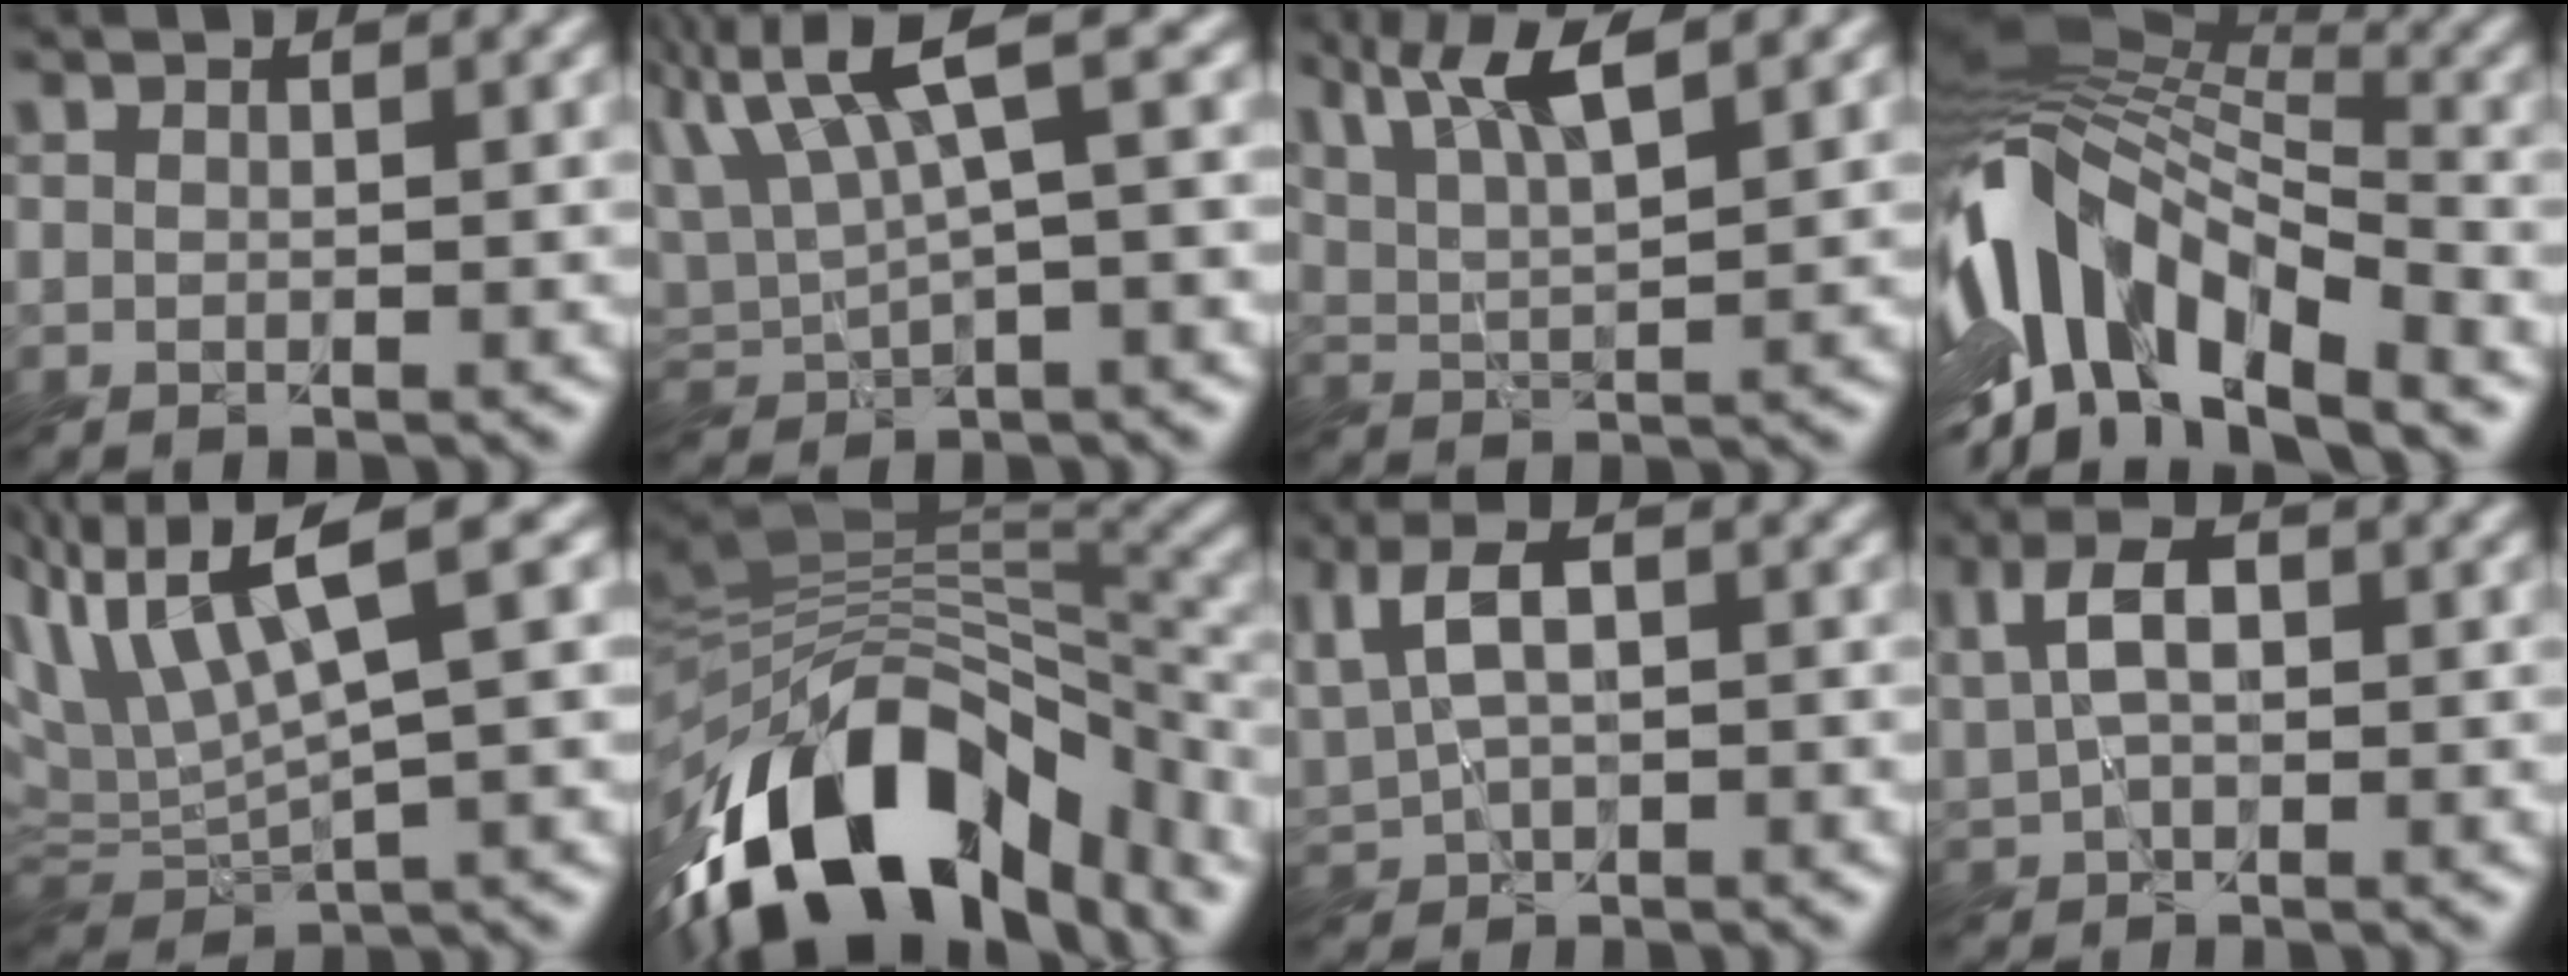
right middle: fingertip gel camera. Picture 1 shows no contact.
{"total": 5.7, "force": [1.9, 1.3, 5.3], "torque": [-0.101, 0.018, 0.027]}
{"total": 4.8, "force": [3.2, 0.8, 3.6], "torque": [-0.068, 0.007, 0.056]}
{"total": 12.9, "force": [-5.4, 6.2, 9.9], "torque": [-0.189, 0.017, -0.117]}
{"total": 8.5, "force": [3.5, 2.3, 7.4], "torque": [-0.164, 0.013, 0.069]}
{"total": 15.3, "force": [-8.7, 7.8, 9.9], "torque": [-0.181, 0.007, -0.146]}
{"total": 6.5, "force": [1.2, 3.5, 5.3], "torque": [-0.104, 0.013, 0.011]}
{"total": 4.6, "force": [0.5, 2.7, 3.7], "torque": [-0.068, 0.012, -0.002]}